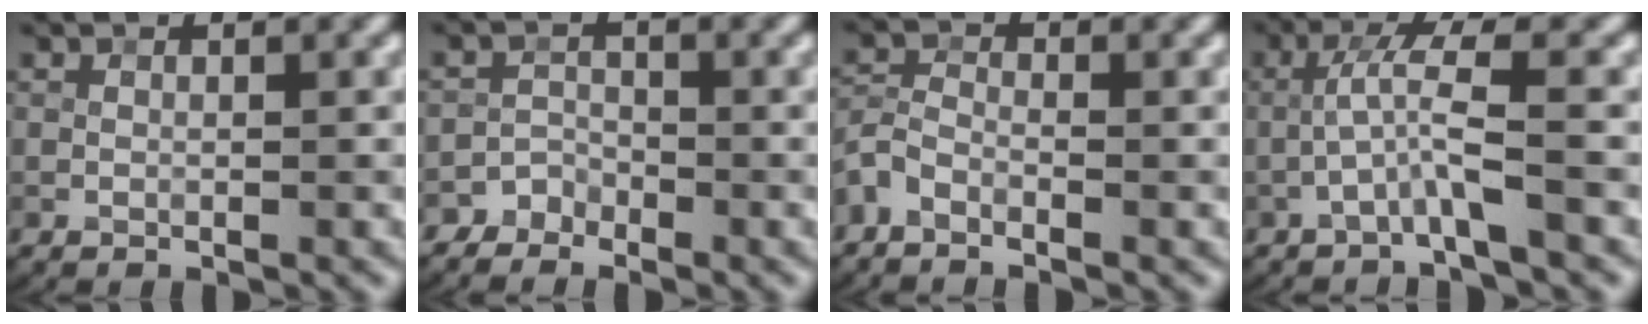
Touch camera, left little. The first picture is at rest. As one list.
[{"total": 2.1, "force": [-1.8, 0.9, -0.2], "torque": [0.009, 0.007, -0.034]}, {"total": 2.2, "force": [-1.6, 1.0, 1.2], "torque": [-0.029, 0.003, -0.044]}, {"total": 3.3, "force": [-1.2, -0.2, 3.0], "torque": [-0.069, 0.016, -0.030]}]